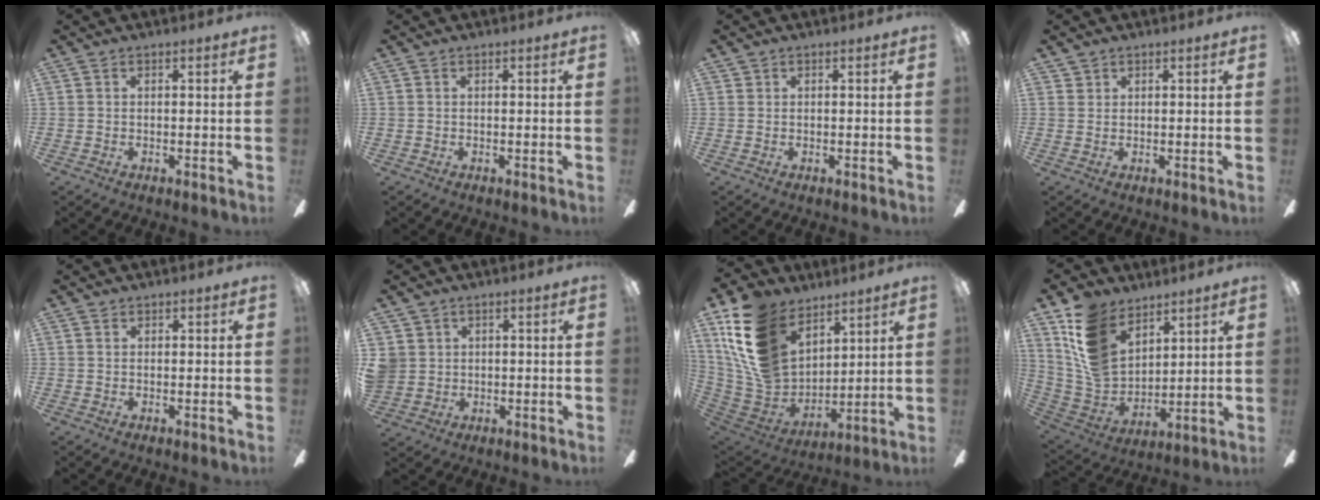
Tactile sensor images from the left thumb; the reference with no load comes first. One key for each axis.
{"total": 0.0}
{"total": 0.0}
{"total": 1.1, "fx": 0.9, "fy": 0.6, "fz": 0.0, "tx": -0.001, "ty": 0.001, "tz": 0.018}
{"total": 0.6, "fx": 0.4, "fy": 0.4, "fz": 0.1, "tx": -0.003, "ty": 0.003, "tz": 0.008}
{"total": 4.0, "fx": 1.2, "fy": 3.7, "fz": 0.6, "tx": -0.020, "ty": 0.008, "tz": 0.025}
{"total": 19.9, "fx": 10.5, "fy": 13.0, "fz": 10.8, "tx": -0.266, "ty": -0.057, "tz": 0.196}
{"total": 15.1, "fx": 9.4, "fy": 9.6, "fz": 6.9, "tx": -0.169, "ty": -0.045, "tz": 0.186}